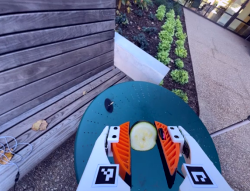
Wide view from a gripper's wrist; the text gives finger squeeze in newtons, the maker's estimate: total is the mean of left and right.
{"total": 13.3, "left": 13.9, "right": 12.7}